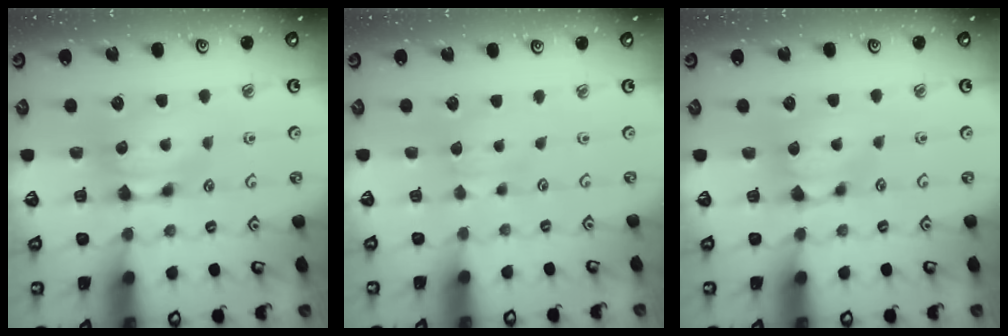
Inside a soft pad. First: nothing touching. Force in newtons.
{"total": 1.9, "press": 1.8, "slide": 0.4}
{"total": 0.9, "press": 0.4, "slide": 0.8}